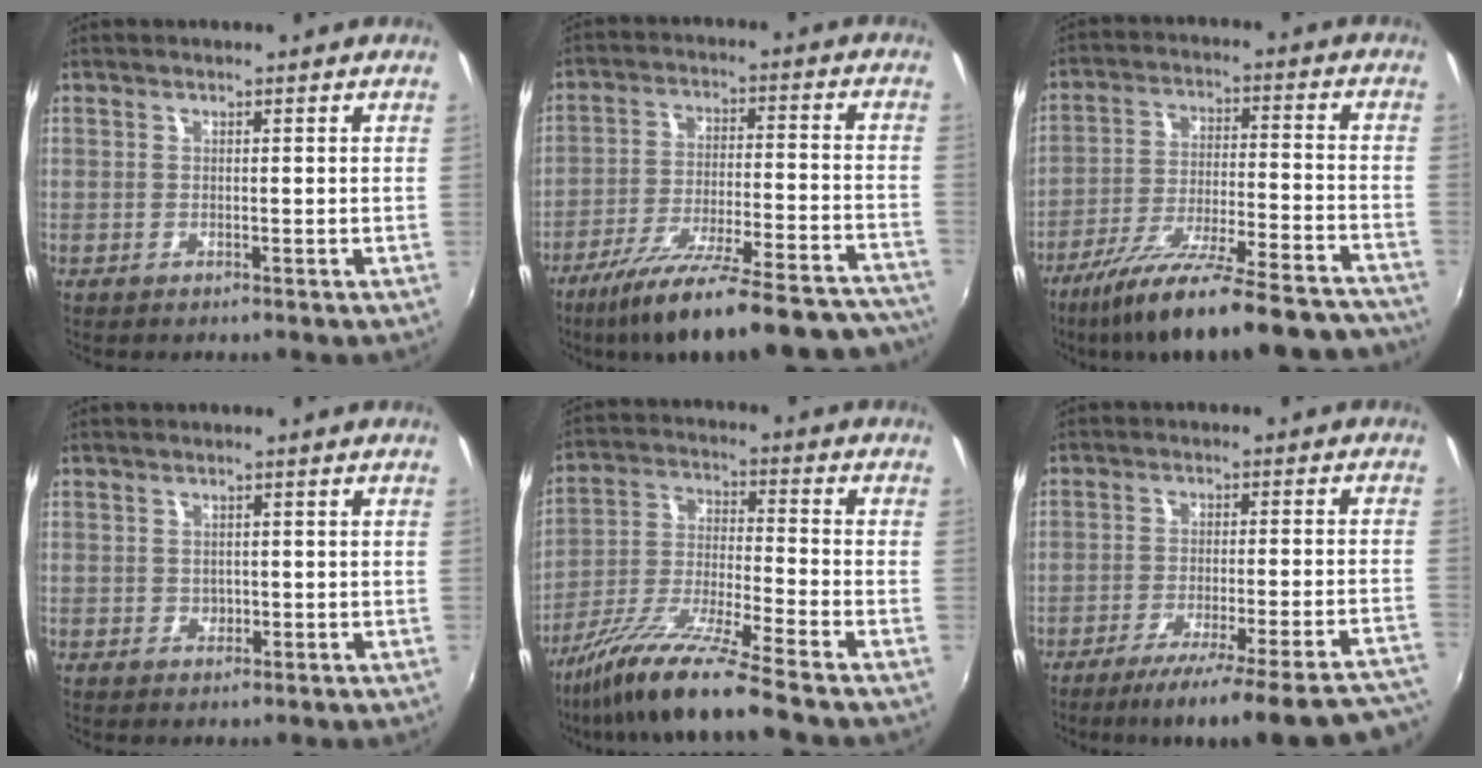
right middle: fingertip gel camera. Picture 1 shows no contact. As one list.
[{"total": 28.9, "force": [-25.5, 4.1, 12.8], "torque": [-0.197, -0.042, -0.356]}, {"total": 26.3, "force": [-22.9, 3.8, 12.3], "torque": [-0.205, -0.052, -0.329]}, {"total": 1.2, "force": [0.0, 1.1, 0.3], "torque": [0.001, -0.001, -0.001]}, {"total": 13.7, "force": [-10.9, -0.8, 8.2], "torque": [-0.170, -0.021, -0.206]}, {"total": 23.6, "force": [-20.9, 1.4, 11.0], "torque": [-0.146, -0.042, -0.286]}]